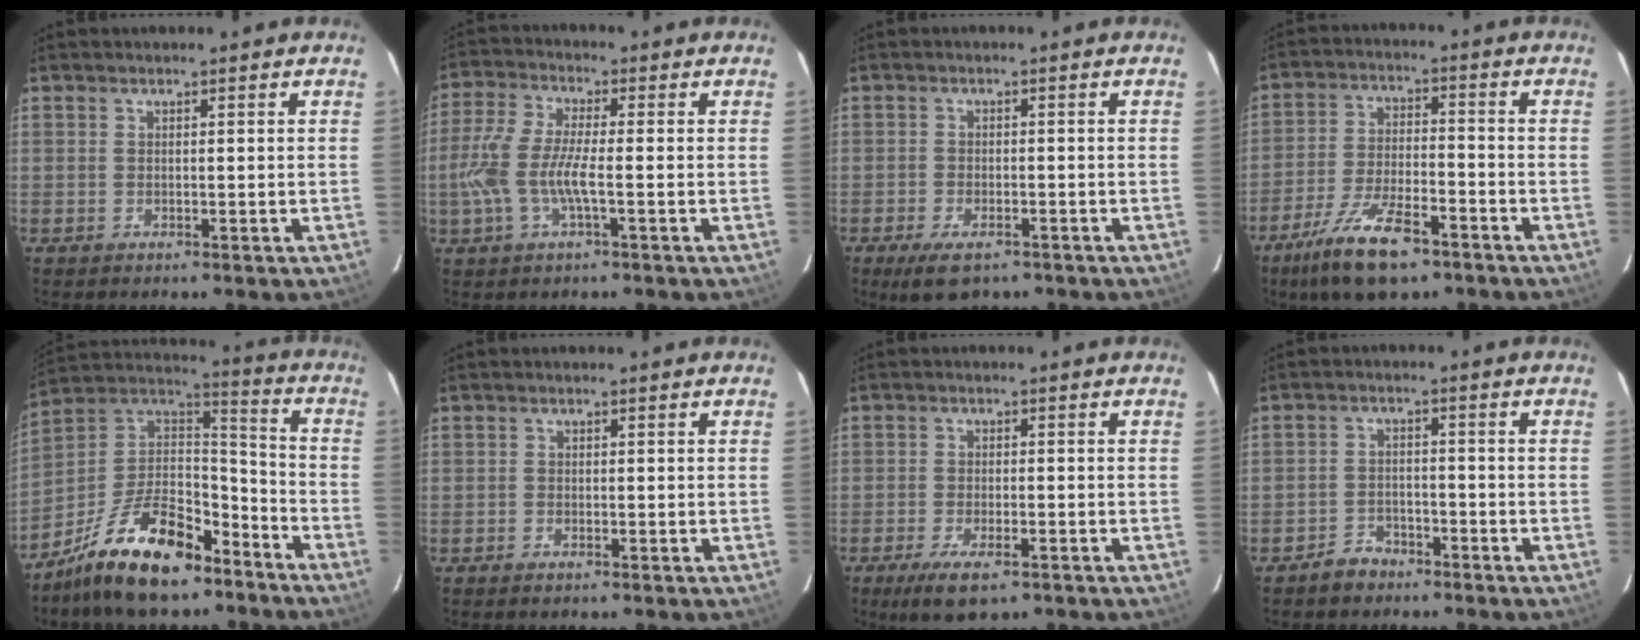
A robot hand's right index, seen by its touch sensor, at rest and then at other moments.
{"total": 9.6, "force": [-2.1, 2.1, 9.1], "torque": [-0.203, -0.001, -0.041]}
{"total": 6.5, "force": [-4.5, 2.7, 3.8], "torque": [-0.088, -0.018, -0.073]}
{"total": 13.5, "force": [-9.1, 4.6, 9.0], "torque": [-0.195, -0.023, -0.164]}
{"total": 20.7, "force": [-13.7, 9.0, 12.6], "torque": [-0.246, 0.015, -0.232]}
{"total": 0.7, "force": [-0.6, 0.3, 0.2], "torque": [-0.007, -0.002, -0.013]}
{"total": 7.5, "force": [-4.9, 2.6, 5.1], "torque": [-0.119, -0.022, -0.083]}
{"total": 4.3, "force": [-3.4, 2.5, 0.7], "torque": [-0.027, 0.013, -0.056]}